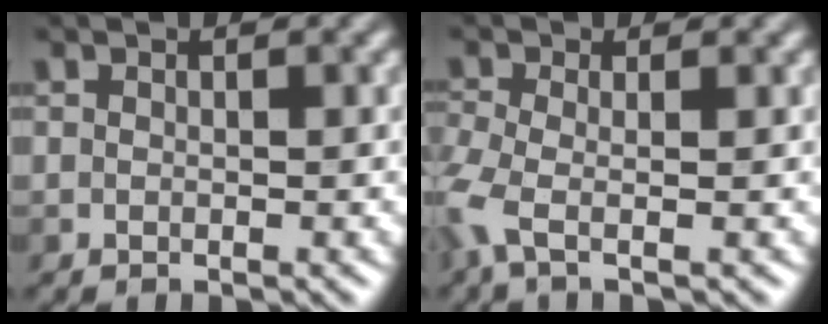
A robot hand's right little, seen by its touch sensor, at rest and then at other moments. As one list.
[{"total": 3.4, "force": [-1.0, 1.3, 2.9], "torque": [-0.087, 0.006, -0.027]}]